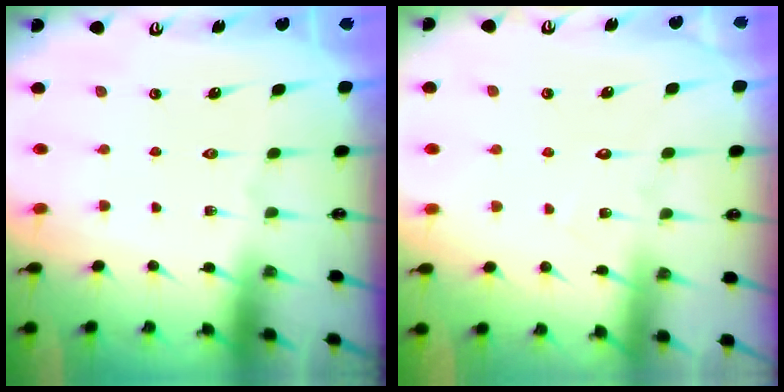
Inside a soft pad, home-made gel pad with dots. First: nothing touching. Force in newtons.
{"total": 4.9, "press": 4.9, "slide": 0.3}